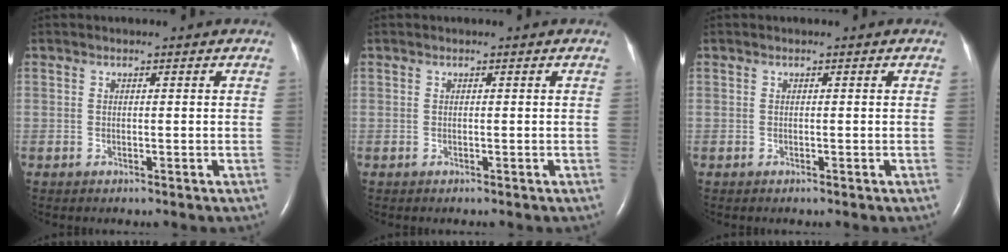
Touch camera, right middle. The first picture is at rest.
{"total": 0.0}
{"total": 0.0}